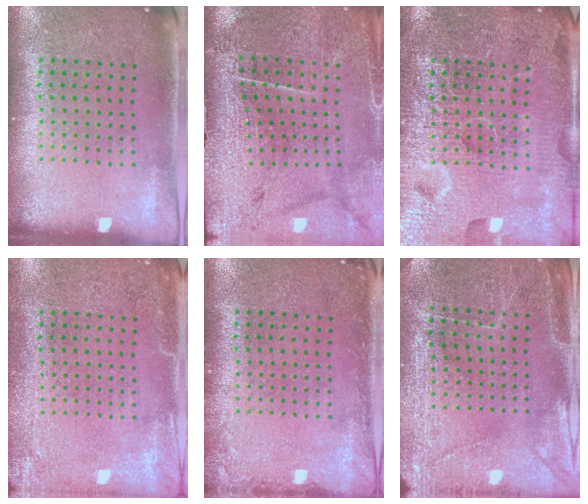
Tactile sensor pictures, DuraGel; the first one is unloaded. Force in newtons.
{"total": 3.3, "press": 3.3, "slide": 0.4}
{"total": 7.2, "press": 7.1, "slide": 0.9}
{"total": 2.6, "press": 2.6, "slide": 0.3}
{"total": 1.3, "press": 1.3, "slide": 0.1}
{"total": 2.9, "press": 2.9, "slide": 0.3}